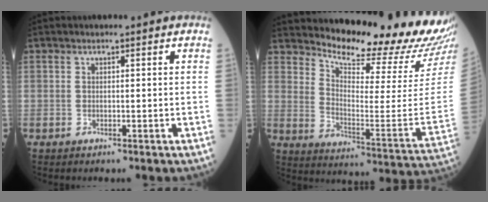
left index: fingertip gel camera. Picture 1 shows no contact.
{"total": 21.3, "force": [20.3, 0.6, 6.5], "torque": [-0.115, -0.130, 0.263]}